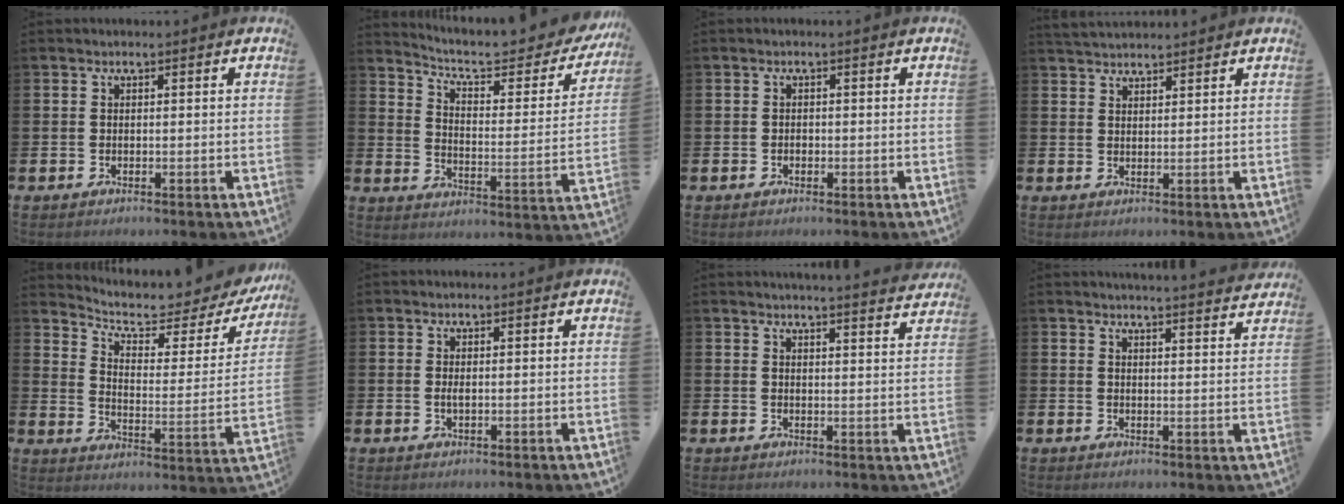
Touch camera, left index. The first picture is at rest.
{"total": 6.7, "force": [5.7, 1.9, 2.9], "torque": [-0.084, -0.036, 0.093]}
{"total": 0.6, "force": [-0.4, 0.4, 0.2], "torque": [-0.014, 0.005, -0.007]}
{"total": 2.8, "force": [2.8, 0.5, 0.3], "torque": [-0.012, -0.010, 0.053]}
{"total": 6.6, "force": [5.8, 1.8, 2.5], "torque": [-0.079, -0.044, 0.093]}
{"total": 0.9, "force": [0.1, 0.2, 0.8], "torque": [-0.017, 0.001, 0.000]}
{"total": 3.5, "force": [3.4, -0.6, 0.0], "torque": [0.000, -0.027, 0.059]}
{"total": 3.5, "force": [3.4, -0.5, -0.1], "torque": [0.002, -0.027, 0.060]}